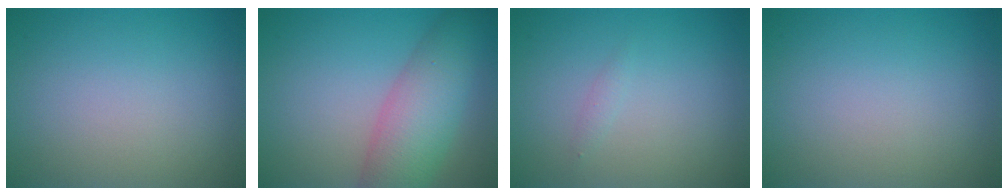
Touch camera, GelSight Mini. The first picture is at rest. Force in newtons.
{"total": 6.9, "press": 6.9, "slide": 0.2}
{"total": 0.6, "press": 0.6, "slide": 0.0}
{"total": 0.0}